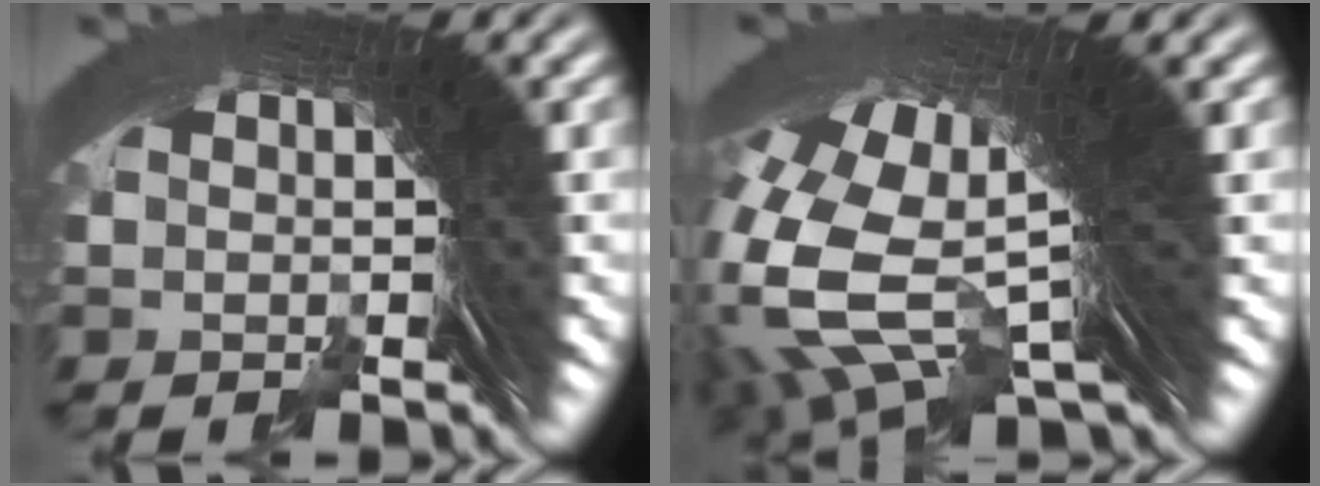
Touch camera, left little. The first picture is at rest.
{"total": 16.3, "force": [2.5, 10.3, 12.4], "torque": [-0.259, -0.025, 0.043]}